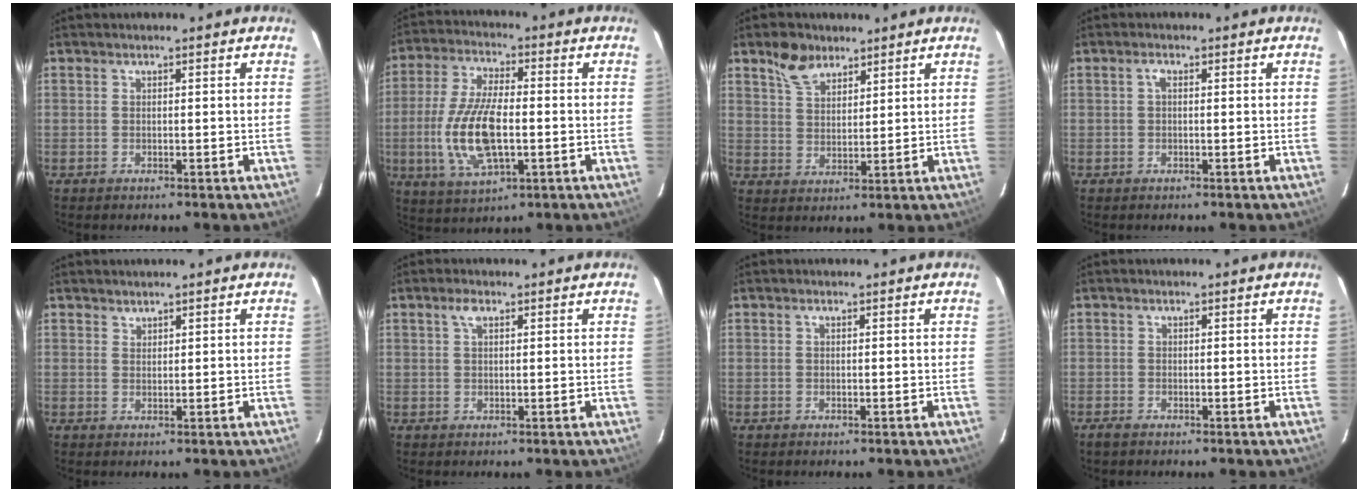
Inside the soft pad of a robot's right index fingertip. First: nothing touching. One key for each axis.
{"total": 14.2, "fx": -2.4, "fy": 5.5, "fz": 12.8, "tx": -0.270, "ty": -0.005, "tz": -0.042}
{"total": 6.3, "fx": 4.4, "fy": 3.5, "fz": 2.7, "tx": -0.048, "ty": 0.011, "tz": 0.084}
{"total": 1.0, "fx": 0.1, "fy": 0.5, "fz": 0.9, "tx": -0.018, "ty": 0.005, "tz": 0.000}
{"total": 9.7, "fx": 8.8, "fy": 3.5, "fz": 2.4, "tx": -0.050, "ty": -0.020, "tz": 0.182}
{"total": 1.9, "fx": 0.9, "fy": 0.8, "fz": 1.4, "tx": -0.028, "ty": 0.006, "tz": 0.017}
{"total": 0.0}
{"total": 1.4, "fx": -1.2, "fy": 0.5, "fz": 0.5, "tx": -0.013, "ty": -0.006, "tz": -0.025}